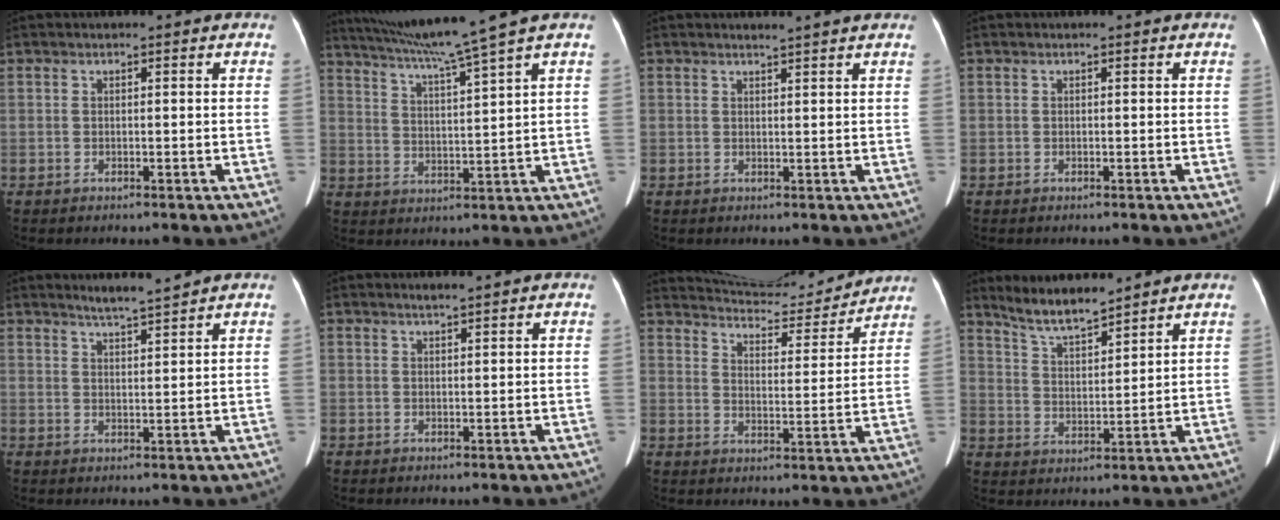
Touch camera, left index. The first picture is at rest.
{"total": 11.1, "force": [9.1, -2.9, 5.6], "torque": [-0.098, -0.009, 0.154]}
{"total": 3.1, "force": [2.9, -0.5, 1.1], "torque": [-0.019, 0.005, 0.035]}
{"total": 0.0}
{"total": 3.7, "force": [3.4, -0.6, 1.3], "torque": [-0.027, -0.004, 0.062]}
{"total": 1.3, "force": [1.1, -0.2, 0.5], "torque": [-0.012, 0.000, 0.023]}
{"total": 13.8, "force": [13.5, 1.4, 2.6], "torque": [-0.038, -0.008, 0.188]}
{"total": 6.9, "force": [6.4, 0.5, 2.4], "torque": [-0.056, 0.001, 0.126]}